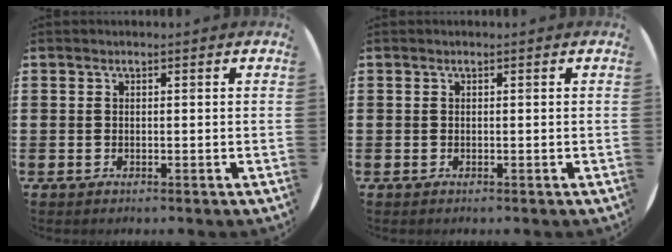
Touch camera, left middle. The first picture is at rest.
{"total": 0.0}